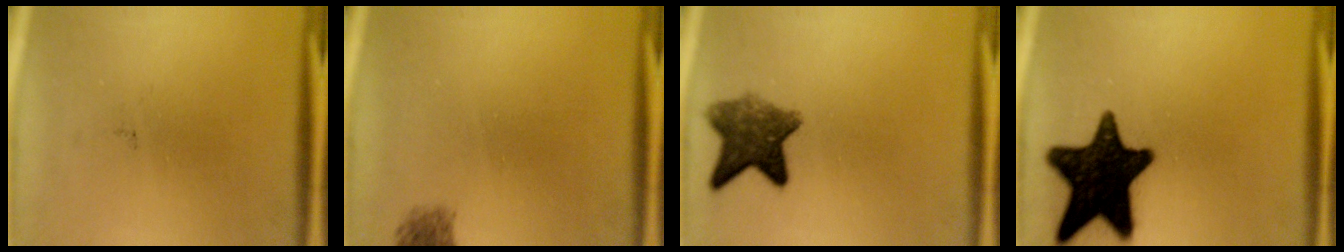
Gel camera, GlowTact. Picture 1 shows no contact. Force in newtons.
{"total": 1.8}
{"total": 7.5}
{"total": 18.4}